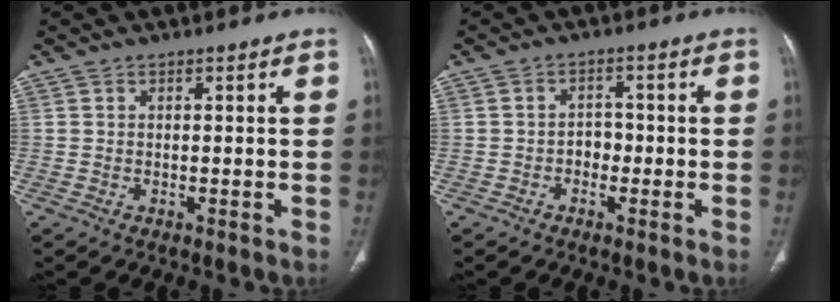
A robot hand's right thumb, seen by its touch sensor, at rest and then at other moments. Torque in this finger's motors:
{"motor_torque": [0.42, 0.63, 0.54, 0.01, -0.07]}